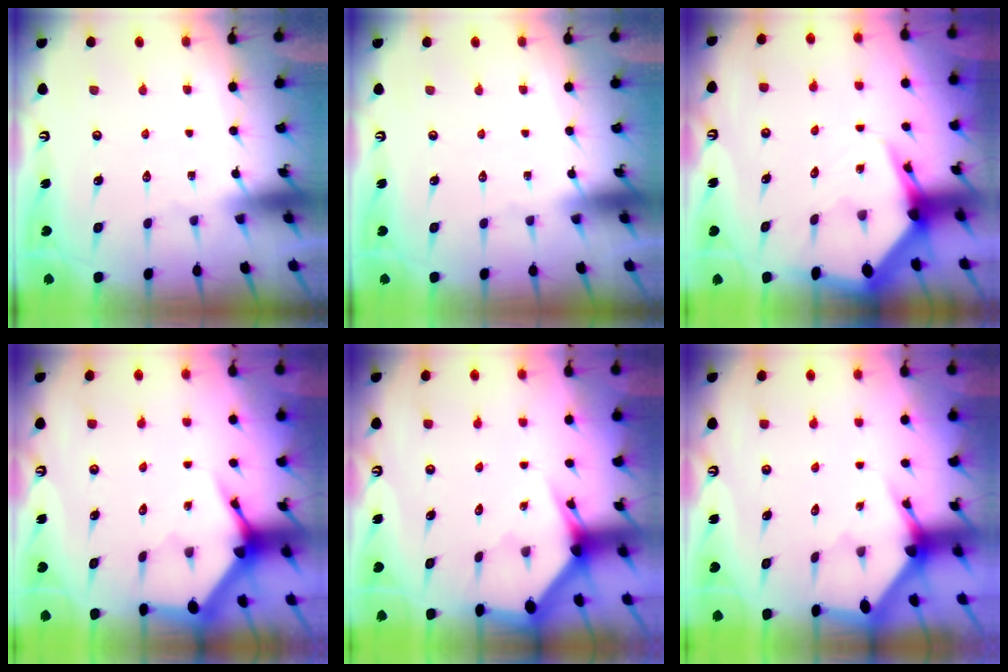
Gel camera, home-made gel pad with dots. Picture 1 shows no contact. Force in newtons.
{"total": 0.0}
{"total": 6.0, "press": 5.9, "slide": 0.8}
{"total": 3.9, "press": 3.9, "slide": 0.5}
{"total": 2.9, "press": 2.9, "slide": 0.2}
{"total": 3.1, "press": 3.1, "slide": 0.2}